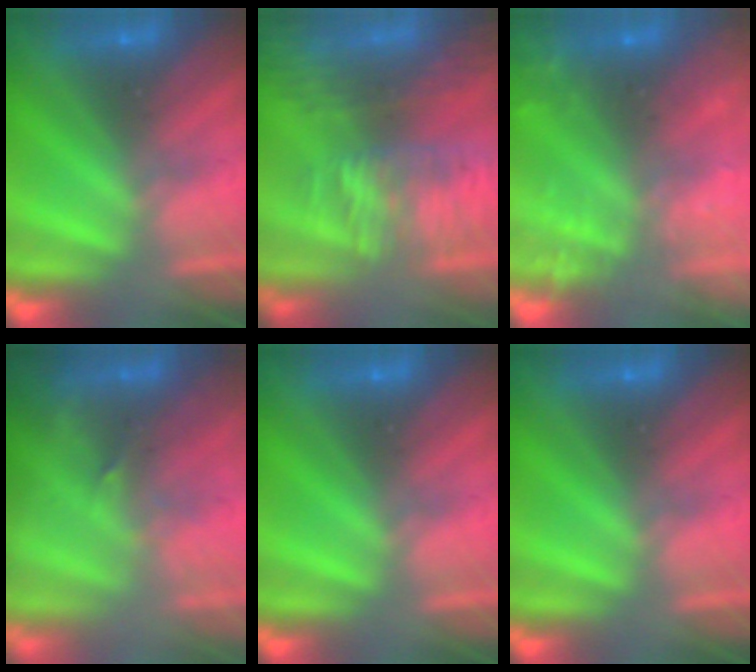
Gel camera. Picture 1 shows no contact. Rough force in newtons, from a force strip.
{"total": 8.9}
{"total": 6.7}
{"total": 2.9}
{"total": 0.0}
{"total": 0.0}